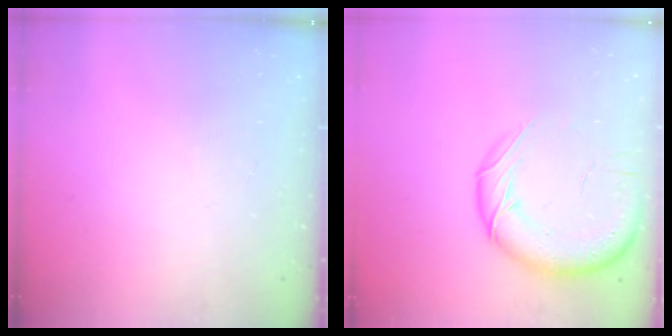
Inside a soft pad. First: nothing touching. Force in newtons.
{"total": 17.6, "press": 17.3, "slide": 3.5}